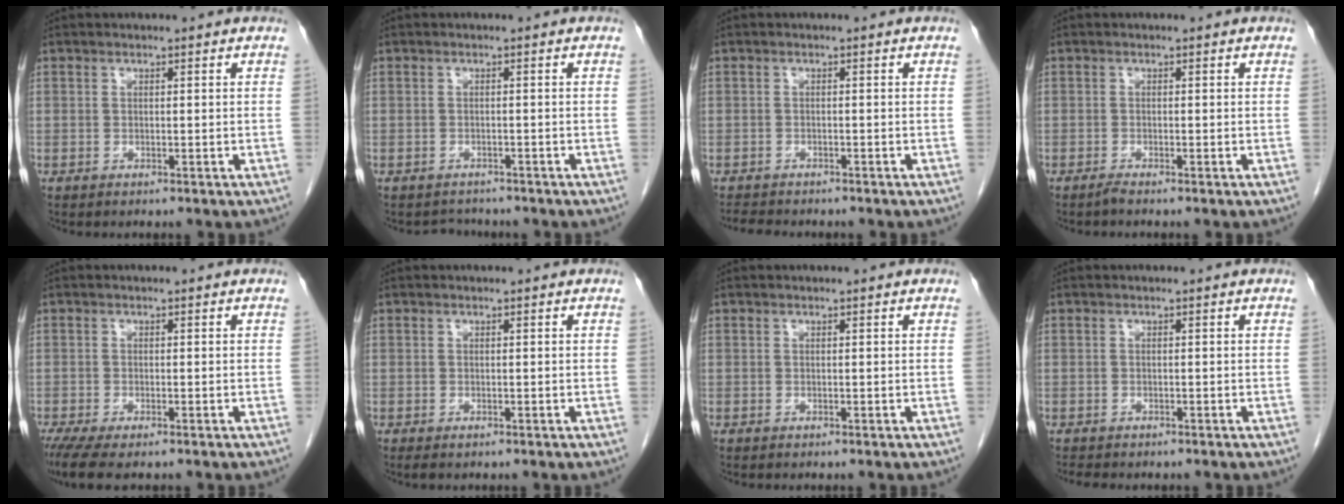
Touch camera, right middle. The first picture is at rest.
{"total": 2.1, "force": [-1.9, 0.7, -0.3], "torque": [-0.001, -0.005, -0.028]}
{"total": 3.5, "force": [-3.2, 1.0, 1.0], "torque": [-0.019, -0.010, -0.050]}
{"total": 0.8, "force": [-0.7, -0.2, 0.3], "torque": [-0.006, -0.001, -0.013]}
{"total": 5.0, "force": [-3.7, 0.9, 3.2], "torque": [-0.060, -0.016, -0.062]}
{"total": 0.5, "force": [-0.3, 0.2, 0.4], "torque": [-0.006, -0.001, -0.004]}
{"total": 0.0}
{"total": 2.1, "force": [-1.8, 0.7, 0.8], "torque": [-0.020, -0.007, -0.022]}